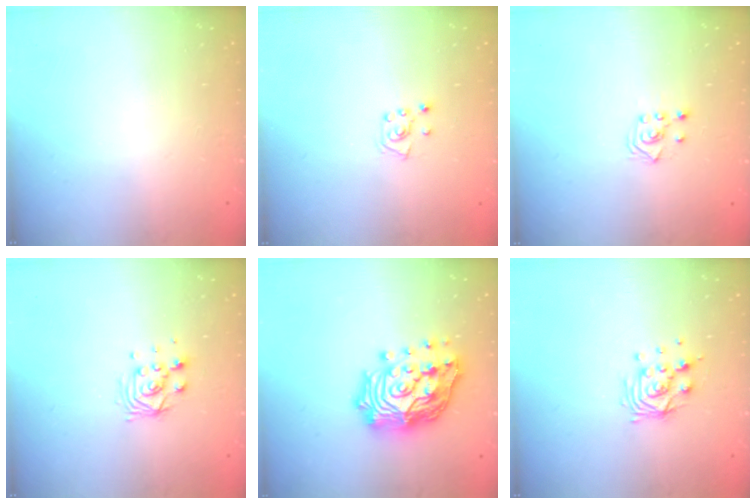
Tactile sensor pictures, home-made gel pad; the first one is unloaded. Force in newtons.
{"total": 5.9, "press": 5.8, "slide": 0.7}
{"total": 3.7, "press": 3.7, "slide": 0.7}
{"total": 7.0, "press": 7.0, "slide": 0.4}
{"total": 22.7, "press": 22.6, "slide": 1.9}
{"total": 9.5, "press": 9.4, "slide": 0.8}